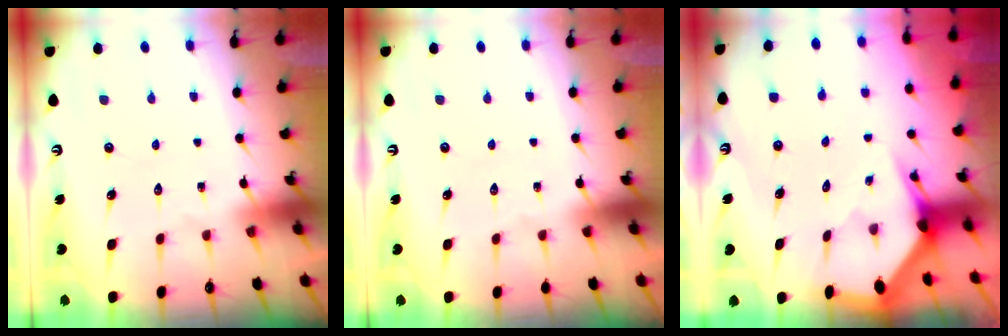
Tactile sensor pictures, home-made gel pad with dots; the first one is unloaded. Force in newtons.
{"total": 0.0}
{"total": 3.0, "press": 3.0, "slide": 0.2}